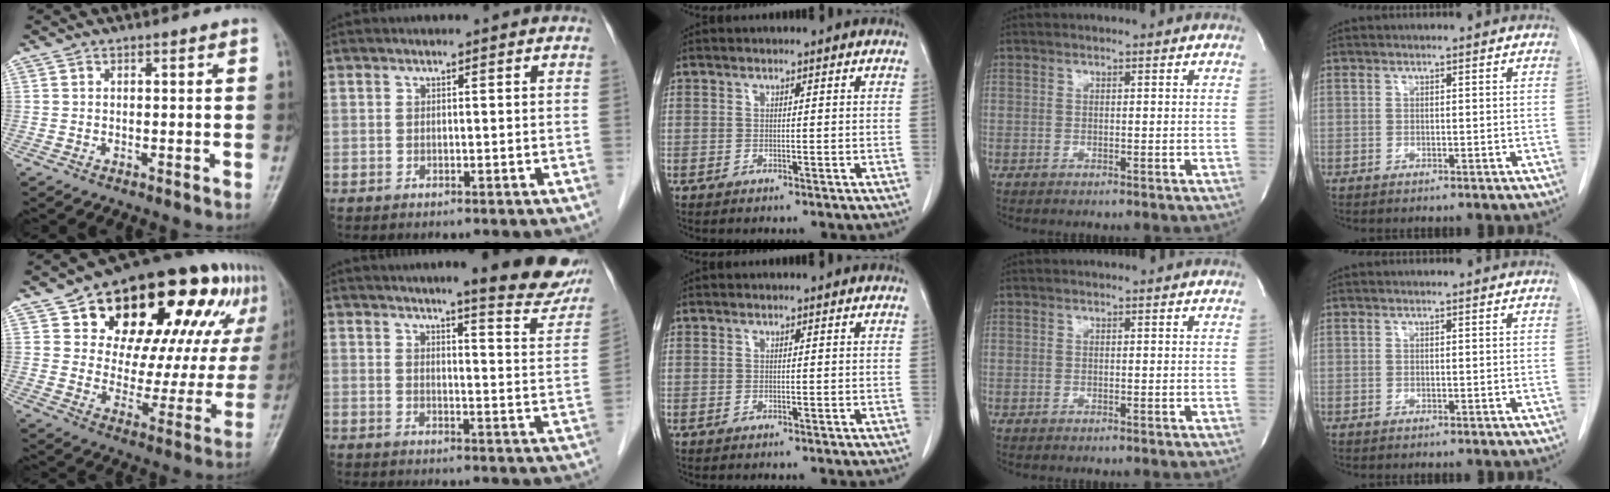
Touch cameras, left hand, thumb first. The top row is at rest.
{"thumb": {"total": 29.8, "force": [14.6, 15.7, 20.8], "torque": [-0.252, 0.003, 0.220]}, "index": {"total": 13.0, "force": [10.9, 1.1, 6.9], "torque": [-0.069, -0.027, 0.120]}}